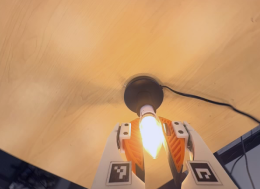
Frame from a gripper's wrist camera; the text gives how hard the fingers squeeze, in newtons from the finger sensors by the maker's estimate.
{"total": 13.3, "left": 12.7, "right": 13.9}